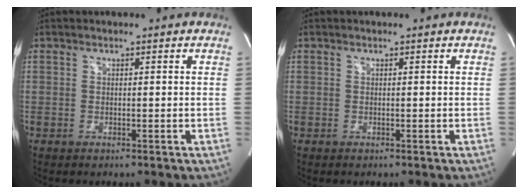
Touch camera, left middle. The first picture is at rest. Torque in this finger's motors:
{"motor_torque": [-0.01, 0.01, 0.01, 0.00]}